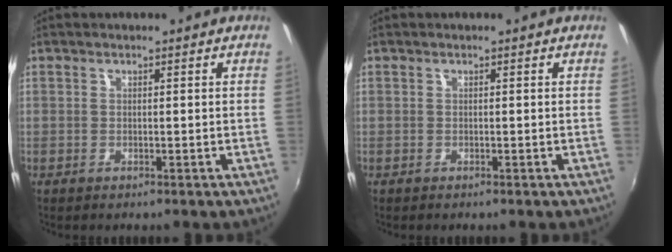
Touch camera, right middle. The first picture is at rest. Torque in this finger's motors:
{"motor_torque": [0.10, -0.06, 0.03, 0.01]}